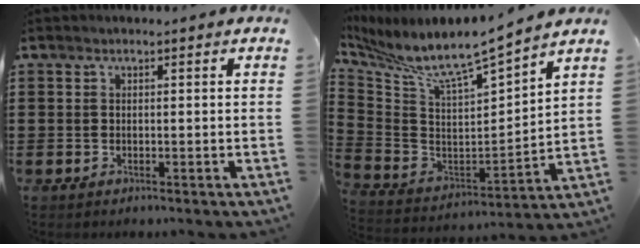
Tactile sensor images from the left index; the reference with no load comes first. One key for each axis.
{"total": 7.6, "fx": 6.6, "fy": 0.1, "fz": 3.8, "tx": -0.106, "ty": -0.065, "tz": 0.104}